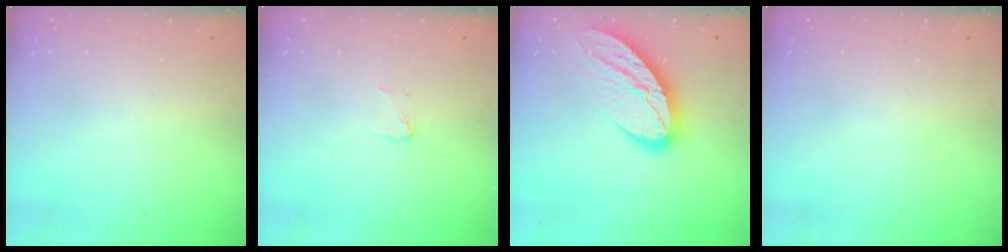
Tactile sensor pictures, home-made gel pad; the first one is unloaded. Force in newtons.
{"total": 2.9, "press": 2.8, "slide": 0.3}
{"total": 13.2, "press": 13.2, "slide": 1.1}
{"total": 0.0}